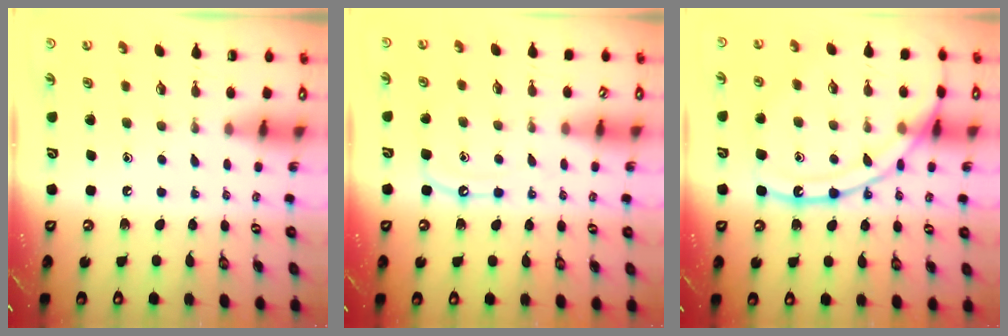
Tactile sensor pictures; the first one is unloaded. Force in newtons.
{"total": 8.0, "press": 7.9, "slide": 0.9}
{"total": 17.3, "press": 17.3, "slide": 1.5}